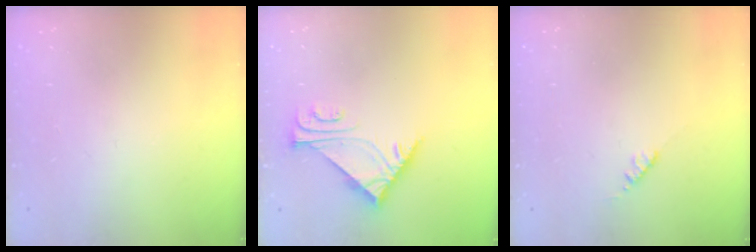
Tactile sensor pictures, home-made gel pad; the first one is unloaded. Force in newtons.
{"total": 5.5, "press": 5.5, "slide": 0.9}
{"total": 2.8, "press": 2.8, "slide": 0.4}